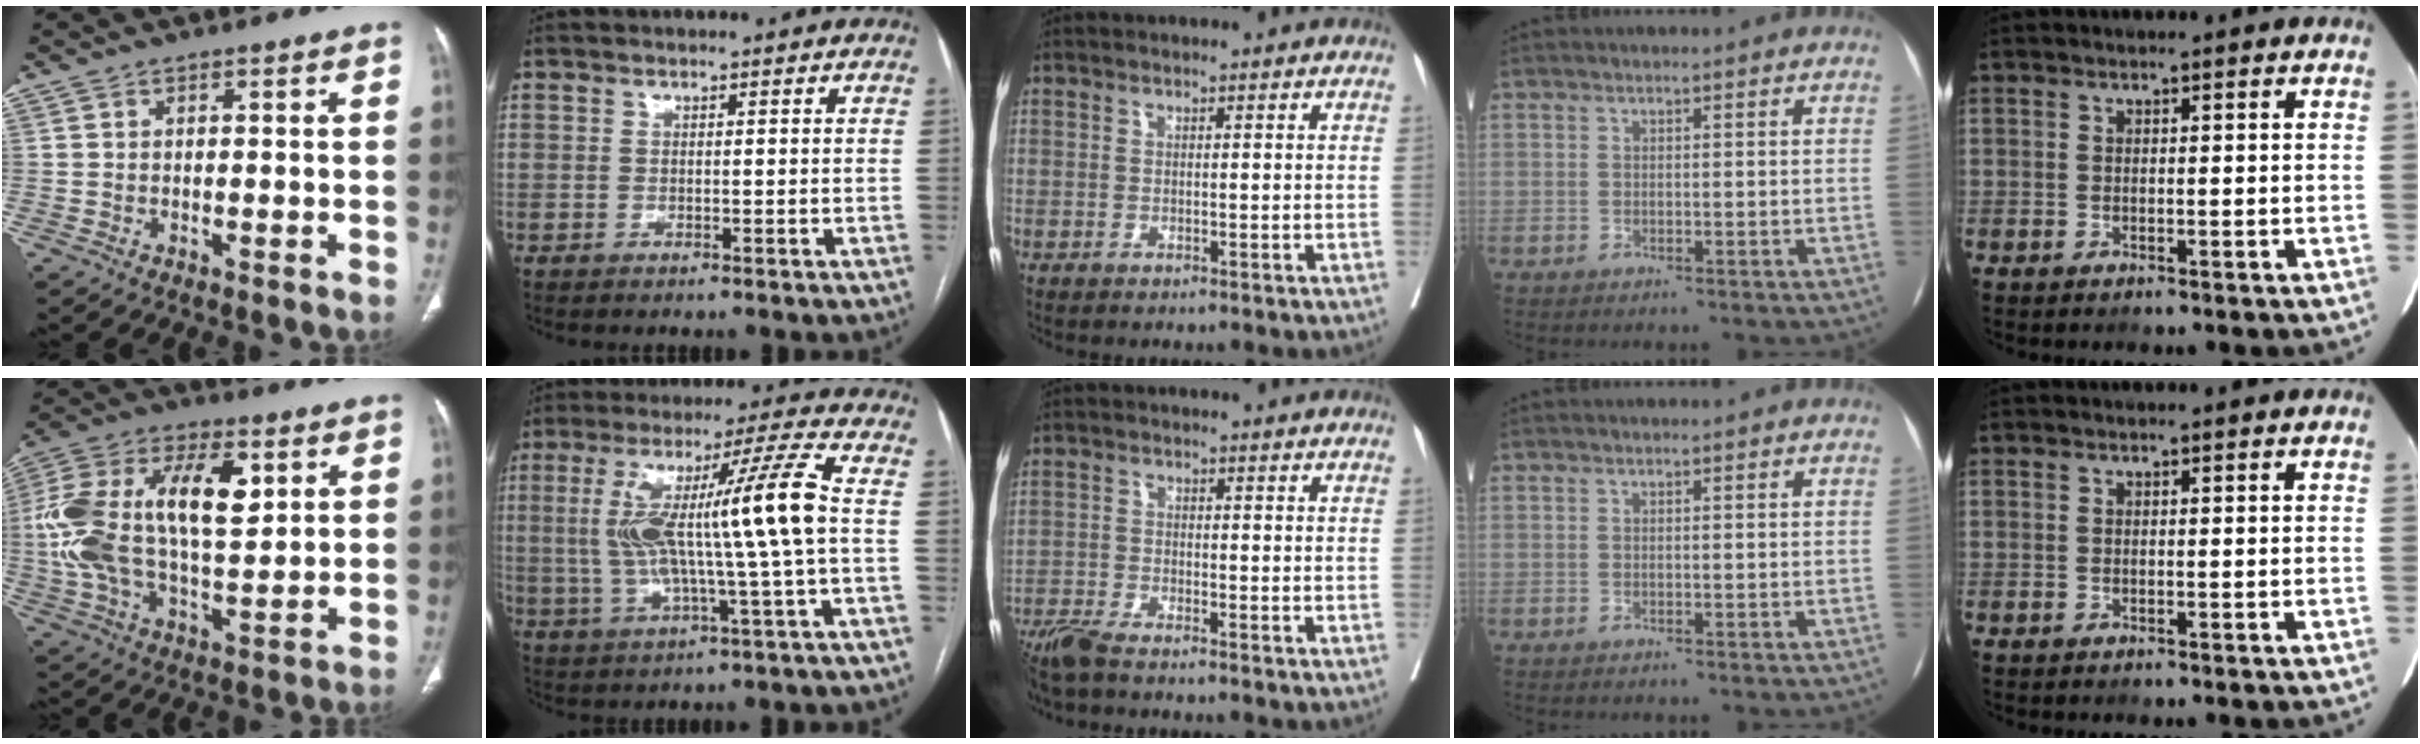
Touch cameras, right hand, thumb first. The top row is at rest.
{"thumb": {"total": 22.0, "force": [4.1, 11.0, 18.6], "torque": [-0.357, 0.010, 0.065]}, "index": {"total": 15.3, "force": [0.4, -0.7, 15.2], "torque": [-0.287, 0.021, 0.006]}, "middle": {"total": 4.7, "force": [-4.1, 0.2, 2.3], "torque": [-0.045, -0.015, -0.081]}}